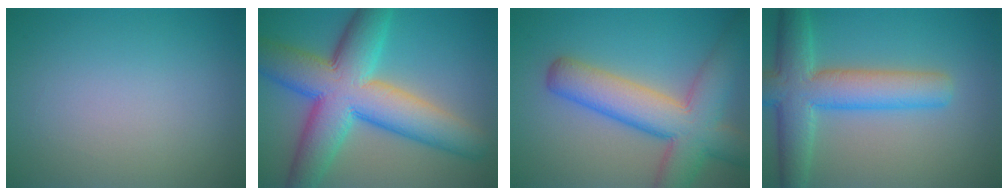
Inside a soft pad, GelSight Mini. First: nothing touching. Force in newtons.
{"total": 12.1, "press": 12.1, "slide": 0.3}
{"total": 9.0, "press": 9.0, "slide": 0.4}
{"total": 7.6, "press": 7.6, "slide": 0.3}